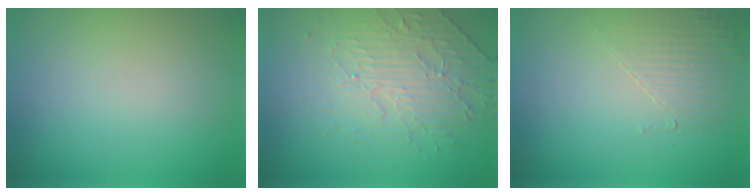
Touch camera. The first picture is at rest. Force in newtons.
{"total": 4.7, "press": 3.3, "slide": 3.3}
{"total": 1.6, "press": 0.7, "slide": 1.4}